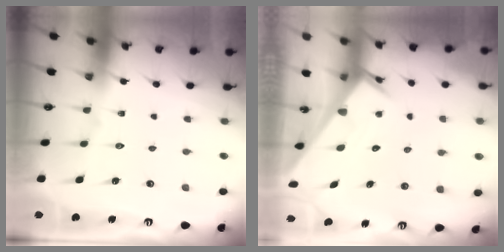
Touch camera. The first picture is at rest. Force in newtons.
{"total": 3.2, "press": 3.1, "slide": 0.3}